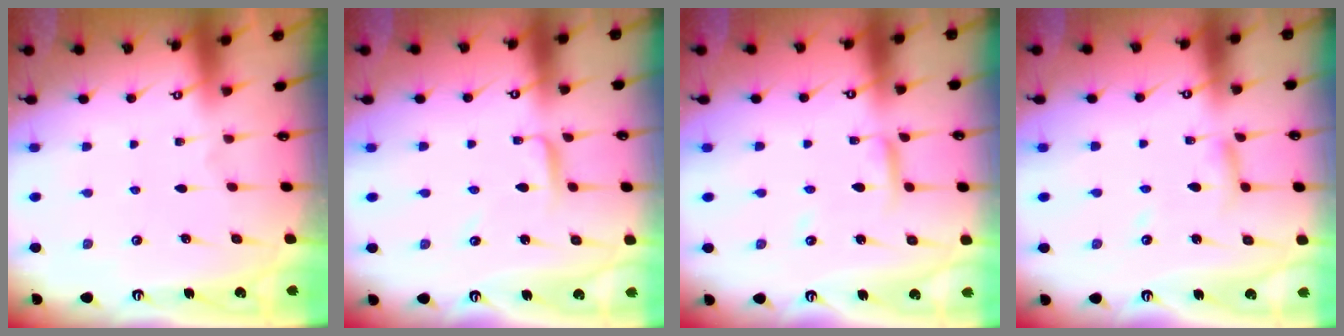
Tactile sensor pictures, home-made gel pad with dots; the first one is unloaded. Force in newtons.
{"total": 3.3, "press": 3.3, "slide": 0.2}
{"total": 5.0, "press": 4.9, "slide": 0.4}
{"total": 6.3, "press": 6.3, "slide": 0.4}